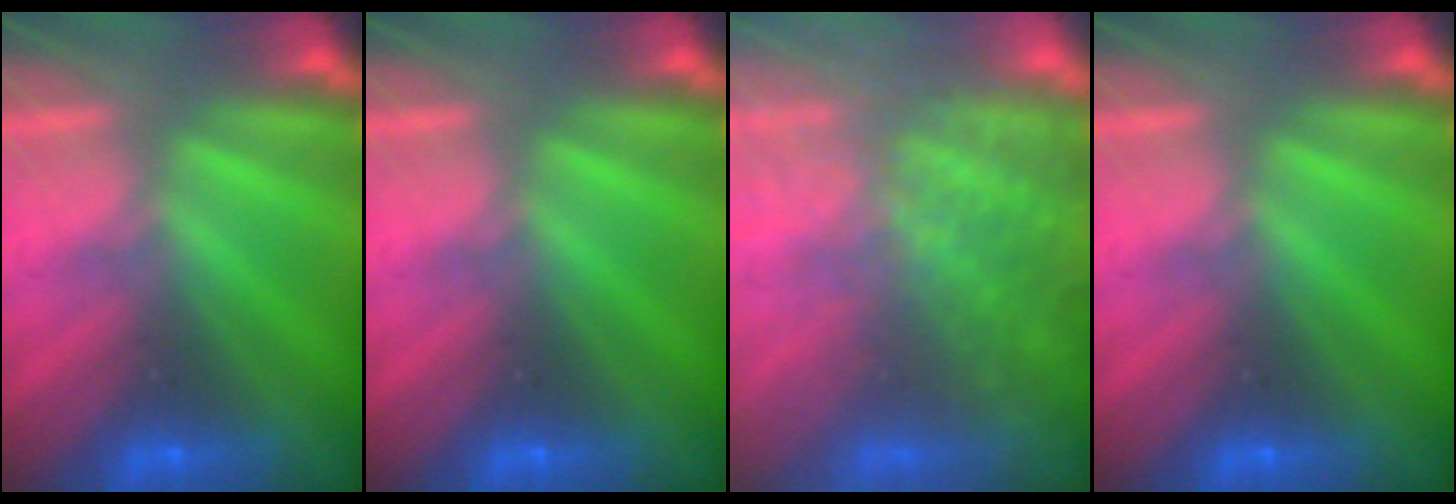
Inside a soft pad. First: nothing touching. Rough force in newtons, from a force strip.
{"total": 0.0}
{"total": 7.5}
{"total": 0.0}